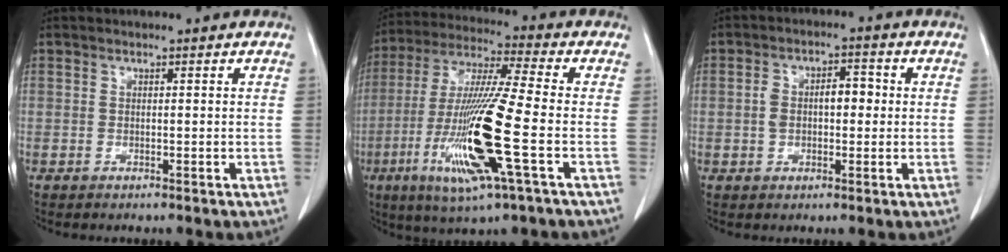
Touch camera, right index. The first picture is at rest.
{"total": 17.6, "force": [-5.0, 0.2, 16.8], "torque": [-0.349, -0.021, -0.098]}
{"total": 5.7, "force": [0.2, 3.0, 4.9], "torque": [-0.092, 0.025, 0.005]}